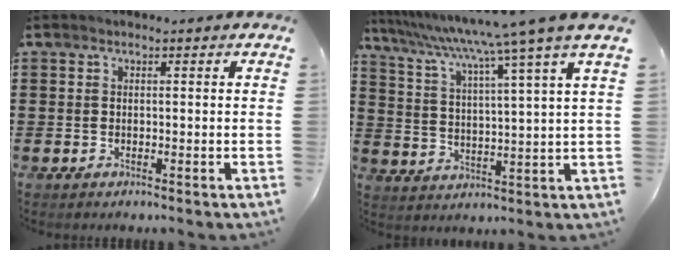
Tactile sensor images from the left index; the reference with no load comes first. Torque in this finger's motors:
{"motor_torque": [1.14, -1.00, 0.81, 0.21]}